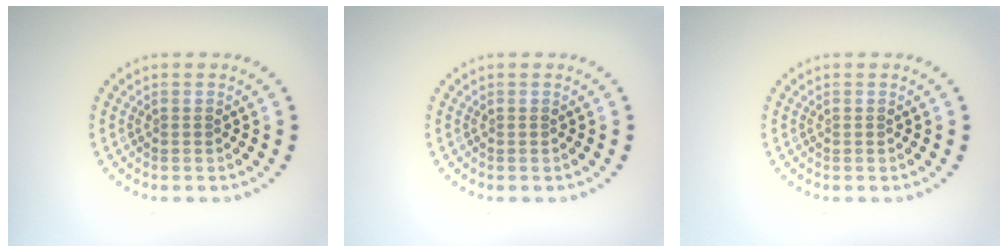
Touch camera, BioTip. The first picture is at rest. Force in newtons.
{"total": 0.0}
{"total": 0.0}